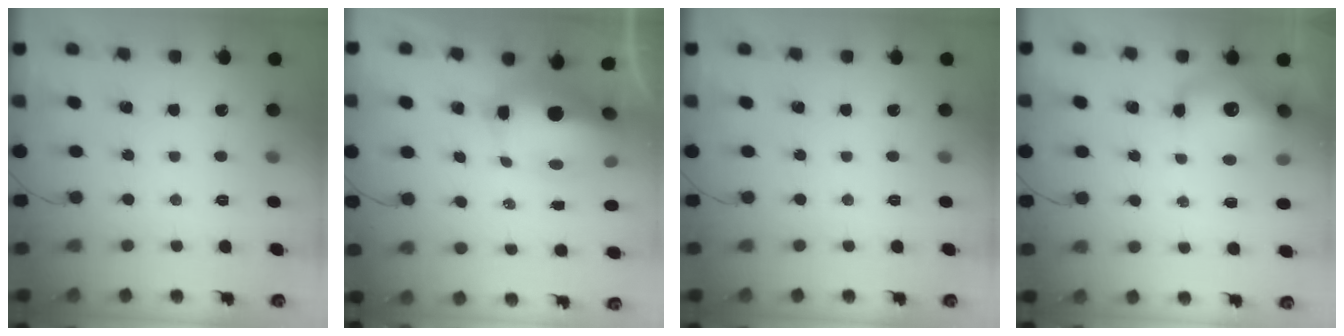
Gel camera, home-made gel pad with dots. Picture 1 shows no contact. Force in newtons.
{"total": 14.2, "press": 14.0, "slide": 2.1}
{"total": 0.0}
{"total": 13.9, "press": 13.5, "slide": 3.0}